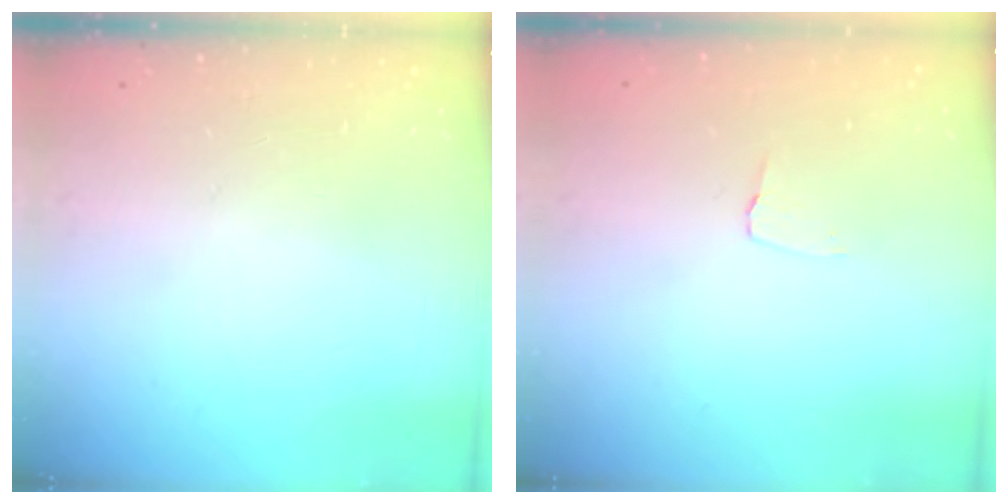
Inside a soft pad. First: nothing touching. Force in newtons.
{"total": 2.6, "press": 2.6, "slide": 0.2}